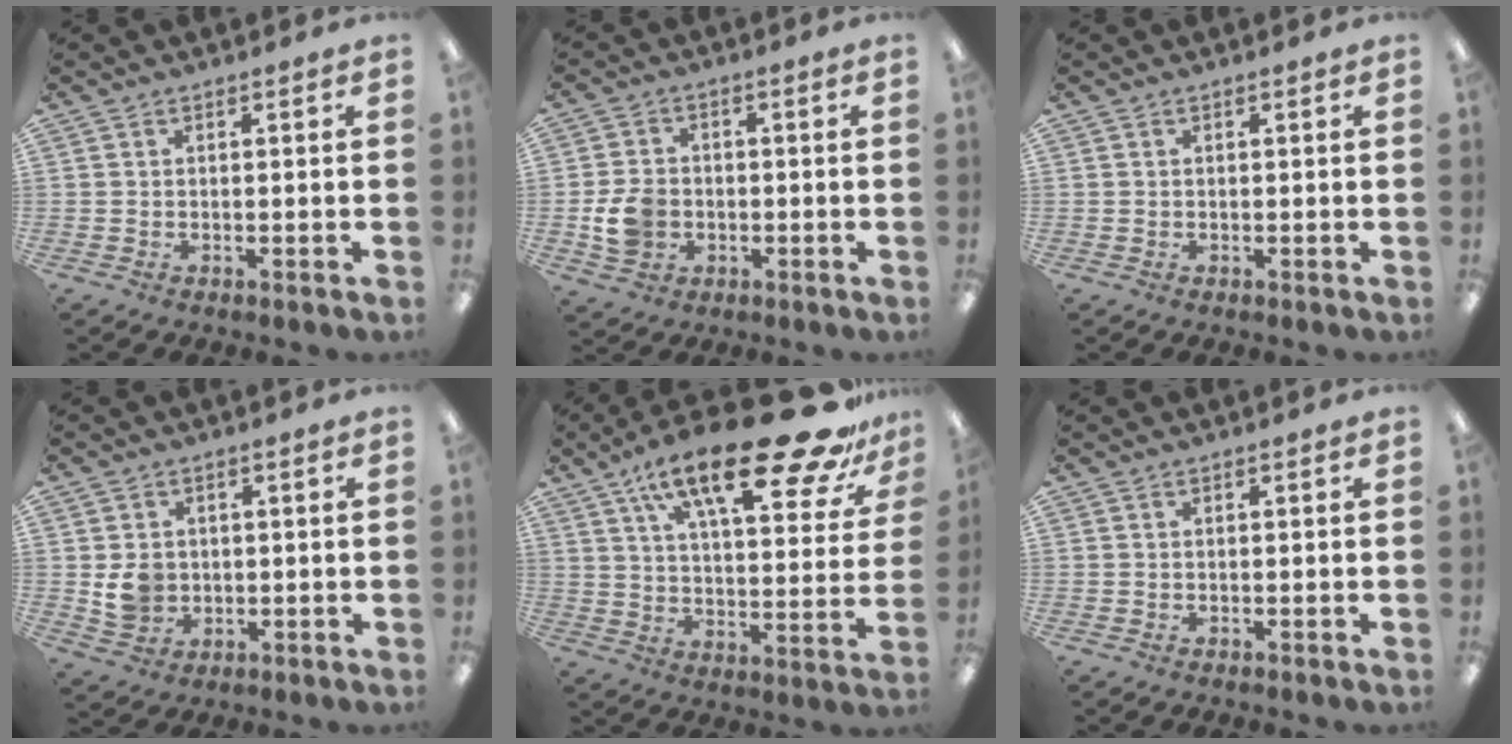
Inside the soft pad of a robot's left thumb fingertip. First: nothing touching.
{"total": 7.3, "force": [-1.6, 5.9, 3.9], "torque": [-0.068, 0.007, -0.029]}
{"total": 0.0}
{"total": 5.8, "force": [0.5, 5.2, 2.4], "torque": [-0.027, 0.004, 0.011]}
{"total": 26.3, "force": [17.7, 7.8, 17.9], "torque": [-0.268, -0.114, 0.280]}
{"total": 0.0}